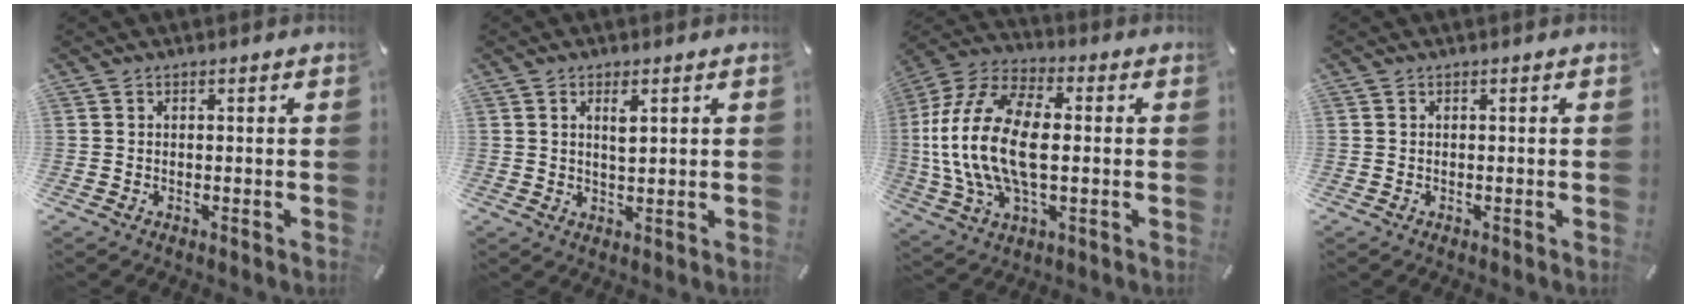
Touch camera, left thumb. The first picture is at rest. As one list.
[{"total": 3.2, "force": [1.3, 1.1, 2.7], "torque": [-0.050, 0.000, 0.020]}, {"total": 19.6, "force": [-0.2, 11.1, 16.1], "torque": [-0.353, -0.001, -0.005]}, {"total": 0.0}]